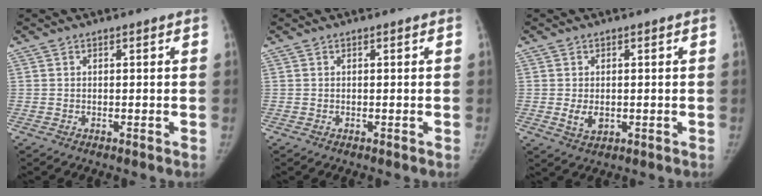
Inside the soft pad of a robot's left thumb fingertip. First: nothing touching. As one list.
[{"total": 0.0}, {"total": 3.2, "force": [-0.4, 2.3, 2.2], "torque": [-0.034, -0.005, 0.001]}]